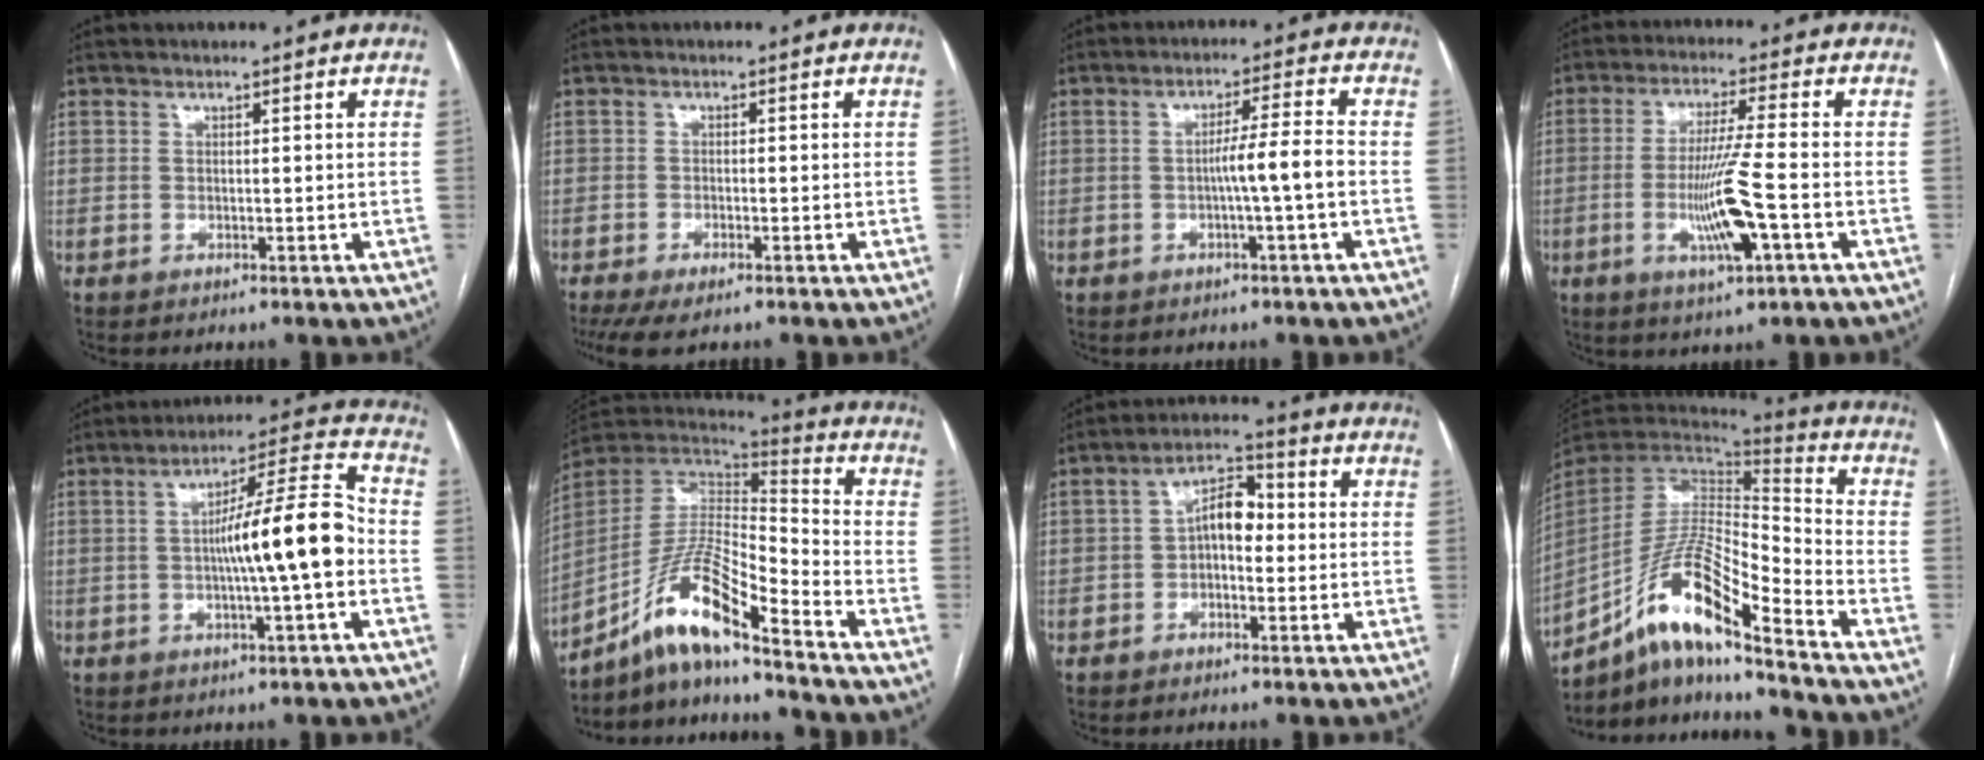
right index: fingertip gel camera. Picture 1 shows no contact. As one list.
[{"total": 5.7, "force": [-4.5, 1.1, 3.3], "torque": [-0.052, -0.009, -0.072]}, {"total": 5.2, "force": [-1.2, -0.8, 5.0], "torque": [-0.079, 0.009, -0.019]}, {"total": 10.2, "force": [-2.9, -0.2, 9.8], "torque": [-0.191, -0.012, -0.054]}, {"total": 12.4, "force": [-1.4, 0.3, 12.3], "torque": [-0.197, 0.020, -0.026]}, {"total": 14.0, "force": [-10.1, 0.9, 9.6], "torque": [-0.187, 0.016, -0.186]}, {"total": 6.3, "force": [-0.2, 3.1, 5.4], "torque": [-0.094, 0.030, -0.010]}, {"total": 16.9, "force": [-11.5, 1.4, 12.3], "torque": [-0.249, 0.003, -0.210]}]